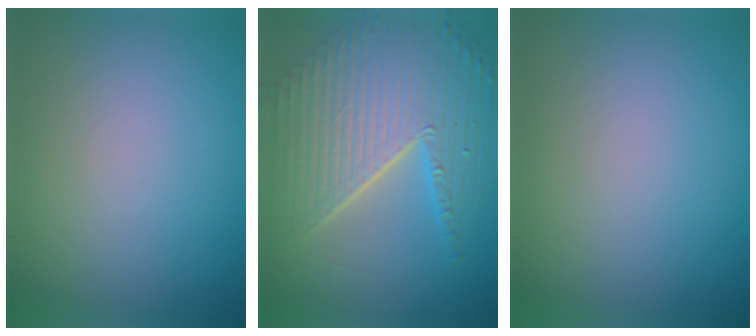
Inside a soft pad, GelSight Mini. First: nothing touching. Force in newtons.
{"total": 10.9, "press": 7.1, "slide": 8.3}
{"total": 0.0}